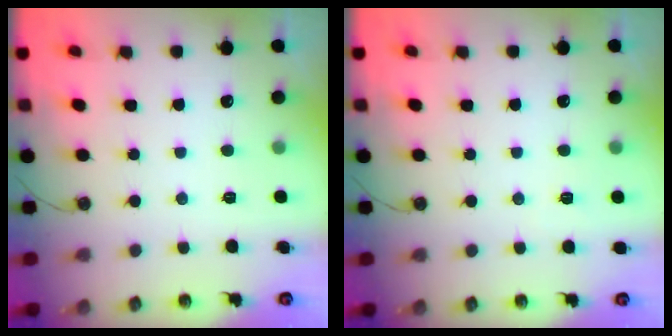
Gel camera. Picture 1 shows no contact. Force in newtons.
{"total": 2.8, "press": 1.5, "slide": 2.3}